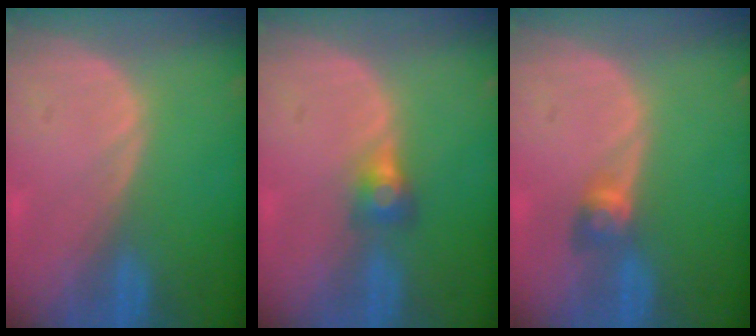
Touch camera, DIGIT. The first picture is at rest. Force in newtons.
{"total": 2.8, "press": 2.6, "slide": 1.0}
{"total": 2.8, "press": 2.5, "slide": 1.3}